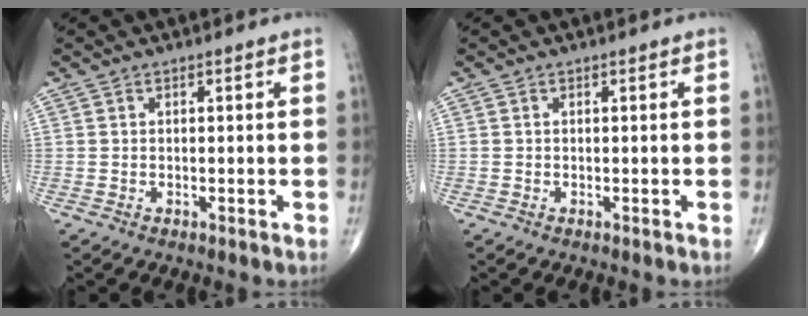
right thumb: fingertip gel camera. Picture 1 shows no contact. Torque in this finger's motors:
{"motor_torque": [-0.60, 0.11, -0.27, 0.06, -0.02]}